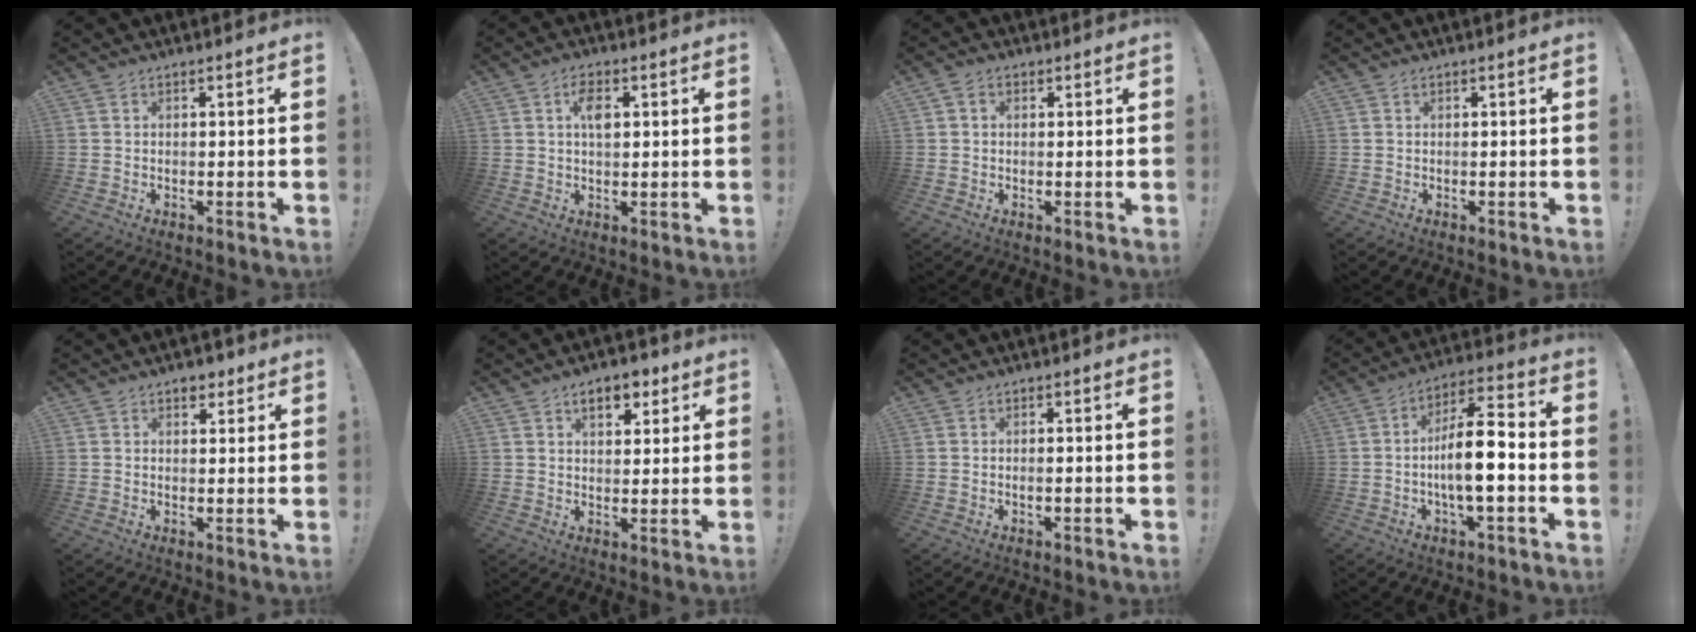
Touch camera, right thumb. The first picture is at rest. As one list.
[{"total": 5.1, "force": [1.4, 2.7, 4.0], "torque": [-0.060, -0.001, 0.020]}, {"total": 2.1, "force": [0.5, 1.7, 1.2], "torque": [-0.020, 0.006, 0.009]}, {"total": 0.0}, {"total": 3.3, "force": [2.1, 2.3, 1.2], "torque": [-0.001, -0.008, 0.033]}, {"total": 7.5, "force": [3.9, 4.3, 4.7], "torque": [-0.064, -0.005, 0.067]}, {"total": 1.1, "force": [-0.5, -0.1, 0.9], "torque": [-0.016, -0.001, -0.010]}, {"total": 13.8, "force": [-2.5, 4.1, 12.9], "torque": [-0.228, 0.011, -0.048]}]